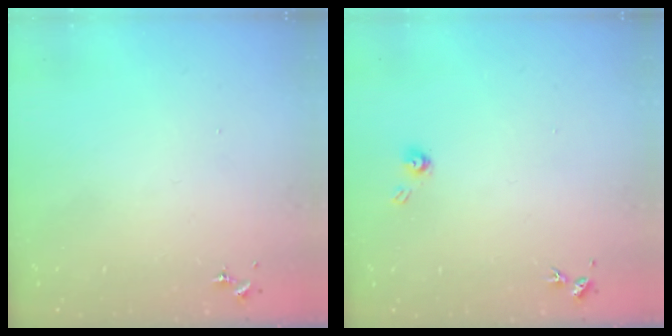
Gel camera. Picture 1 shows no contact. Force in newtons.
{"total": 4.0, "press": 4.0, "slide": 0.4}